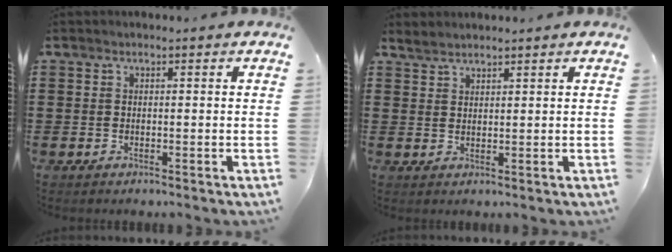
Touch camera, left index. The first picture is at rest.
{"total": 1.8, "force": [1.7, 0.3, 0.1], "torque": [-0.006, 0.002, 0.035]}